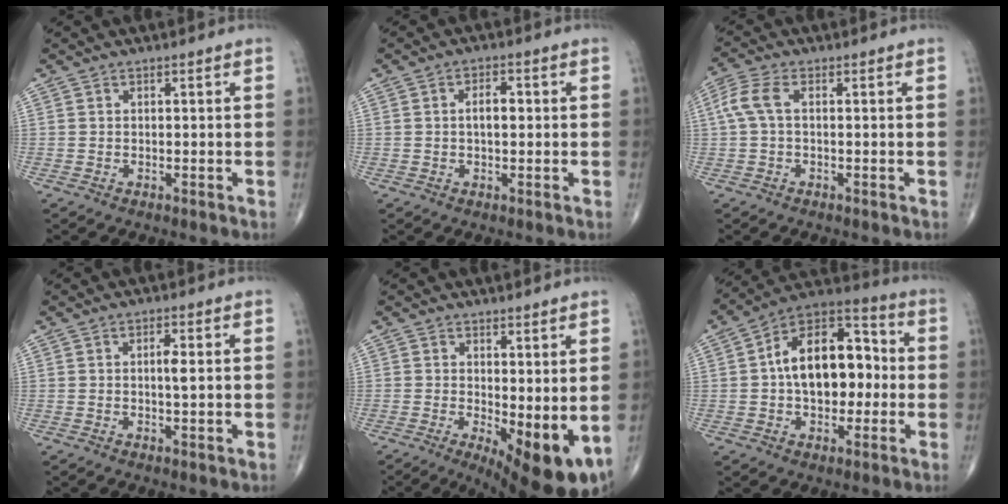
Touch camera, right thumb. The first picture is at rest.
{"total": 3.6, "force": [0.3, 1.8, 3.1], "torque": [-0.050, 0.008, 0.003]}
{"total": 4.8, "force": [0.4, 2.2, 4.2], "torque": [-0.116, 0.014, 0.002]}
{"total": 2.6, "force": [0.2, 0.5, 2.5], "torque": [-0.043, -0.002, 0.001]}
{"total": 11.0, "force": [-1.2, 4.0, 10.2], "torque": [-0.137, -0.024, -0.006]}
{"total": 17.8, "force": [0.3, 10.8, 14.2], "torque": [-0.190, 0.040, -0.005]}